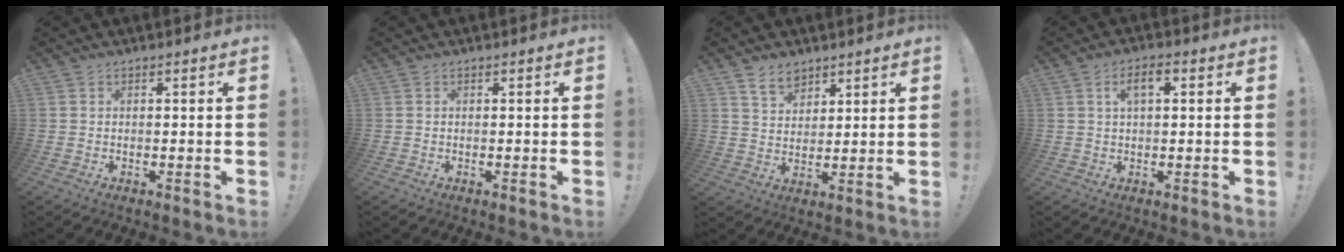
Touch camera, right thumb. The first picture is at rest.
{"total": 0.0}
{"total": 6.9, "force": [5.1, 4.1, 2.1], "torque": [-0.033, -0.027, 0.095]}
{"total": 4.5, "force": [1.3, 2.0, 3.9], "torque": [-0.065, 0.006, 0.018]}